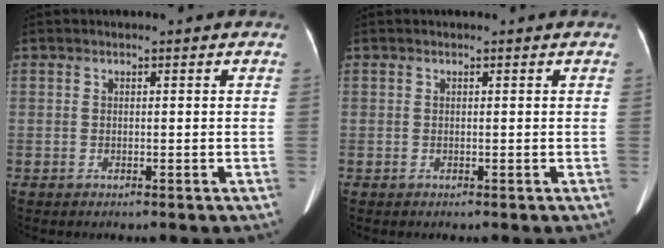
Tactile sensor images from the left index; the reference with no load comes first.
{"total": 0.0}